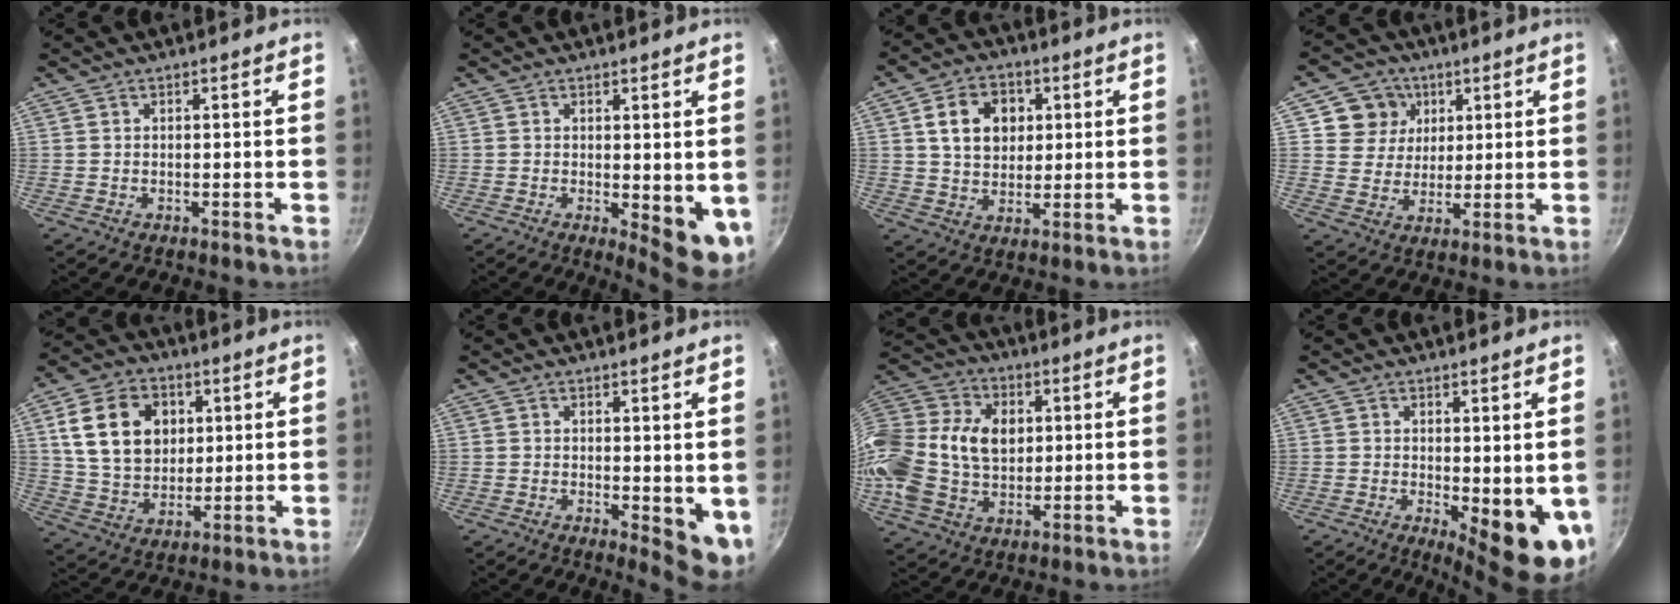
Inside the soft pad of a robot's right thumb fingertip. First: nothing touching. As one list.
[{"total": 7.1, "force": [0.1, 2.9, 6.5], "torque": [-0.070, -0.011, 0.009]}, {"total": 10.7, "force": [2.7, 8.1, 6.3], "torque": [-0.080, 0.005, 0.042]}, {"total": 8.5, "force": [3.3, 7.6, 2.0], "torque": [0.004, -0.007, 0.050]}, {"total": 15.7, "force": [4.1, 11.9, 9.5], "torque": [-0.146, -0.002, 0.075]}, {"total": 6.1, "force": [0.6, 2.7, 5.4], "torque": [-0.057, -0.010, 0.012]}, {"total": 22.6, "force": [2.7, 16.6, 15.1], "torque": [-0.306, 0.030, 0.043]}, {"total": 9.9, "force": [-0.3, 3.8, 9.2], "torque": [-0.096, -0.015, 0.006]}]